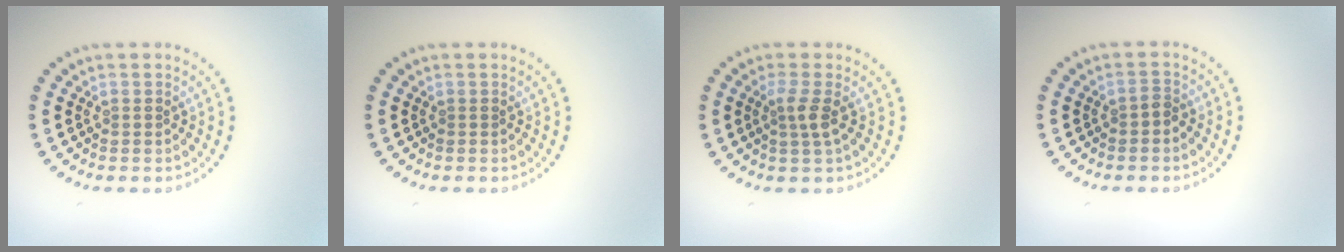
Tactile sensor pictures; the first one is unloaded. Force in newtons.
{"total": 0.0}
{"total": 1.8, "press": 1.3, "slide": 1.3}
{"total": 0.9, "press": 0.7, "slide": 0.5}